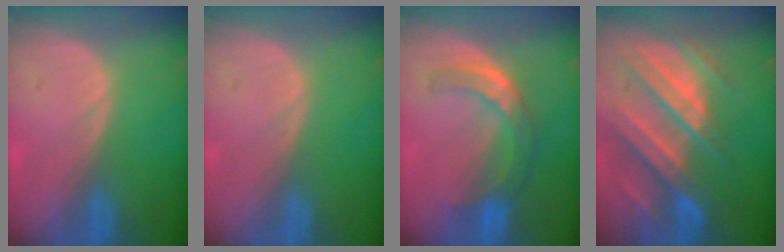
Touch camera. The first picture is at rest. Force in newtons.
{"total": 0.0}
{"total": 7.7, "press": 6.6, "slide": 4.0}
{"total": 11.1, "press": 9.9, "slide": 5.1}